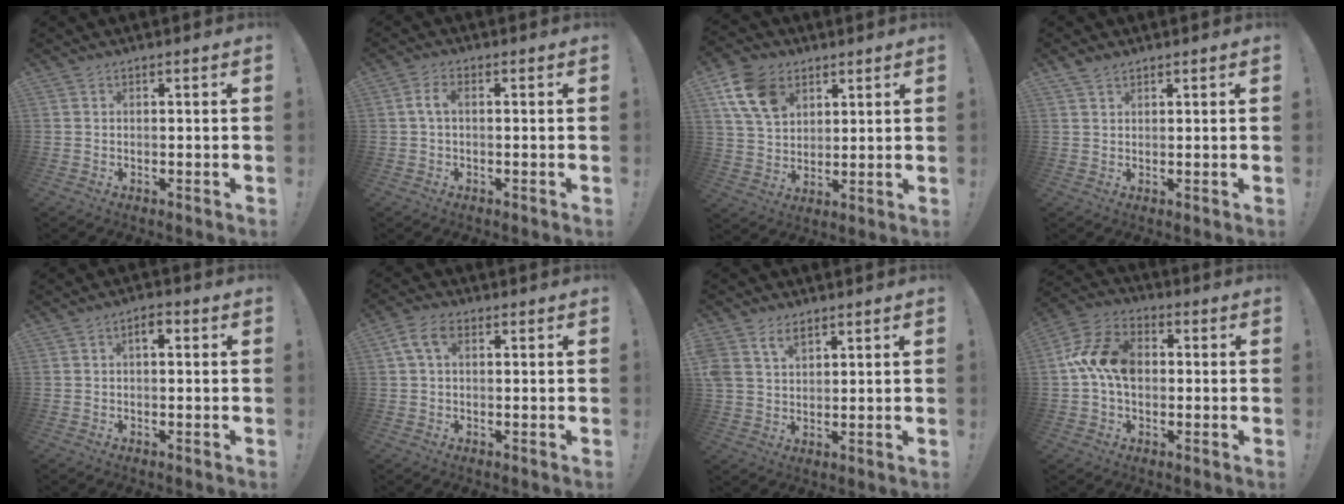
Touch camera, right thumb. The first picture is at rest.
{"total": 3.7, "force": [0.3, 1.8, 3.3], "torque": [-0.070, 0.010, 0.004]}
{"total": 13.7, "force": [6.6, 9.6, 7.1], "torque": [-0.127, -0.020, 0.130]}
{"total": 2.3, "force": [1.9, 1.0, 0.8], "torque": [-0.018, -0.010, 0.037]}
{"total": 2.9, "force": [0.5, 1.4, 2.5], "torque": [-0.036, 0.005, 0.003]}
{"total": 5.8, "force": [1.7, 3.4, 4.3], "torque": [-0.086, 0.006, 0.032]}
{"total": 6.2, "force": [3.9, 3.9, 2.9], "torque": [-0.055, -0.010, 0.077]}
{"total": 14.1, "force": [0.7, 10.0, 9.9], "torque": [-0.185, 0.016, 0.015]}